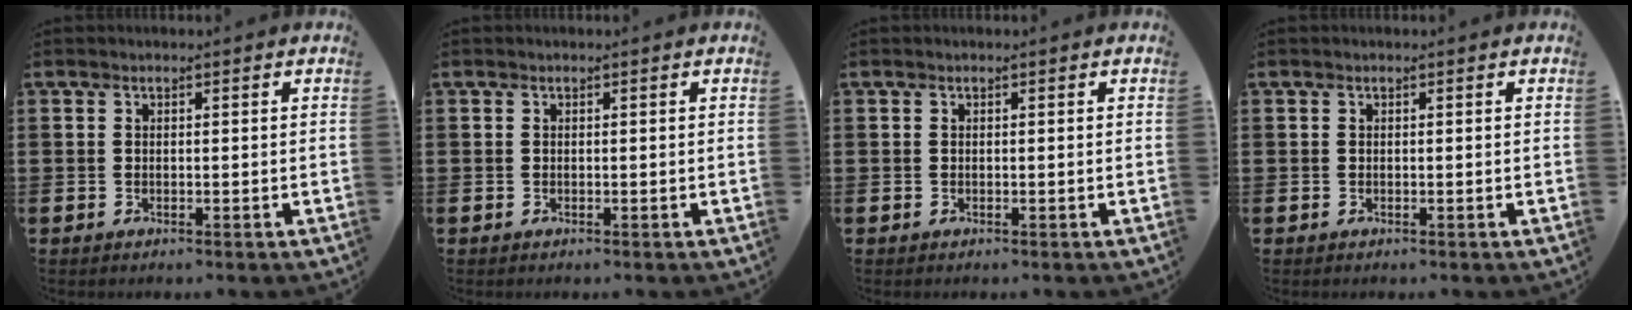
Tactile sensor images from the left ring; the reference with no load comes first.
{"total": 0.0}
{"total": 0.0}
{"total": 0.0}